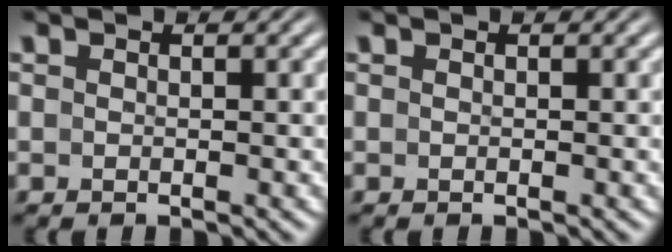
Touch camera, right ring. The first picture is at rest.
{"total": 0.0}